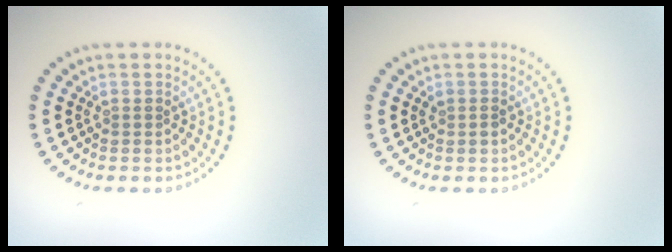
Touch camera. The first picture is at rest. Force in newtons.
{"total": 0.6, "press": 0.6, "slide": 0.1}